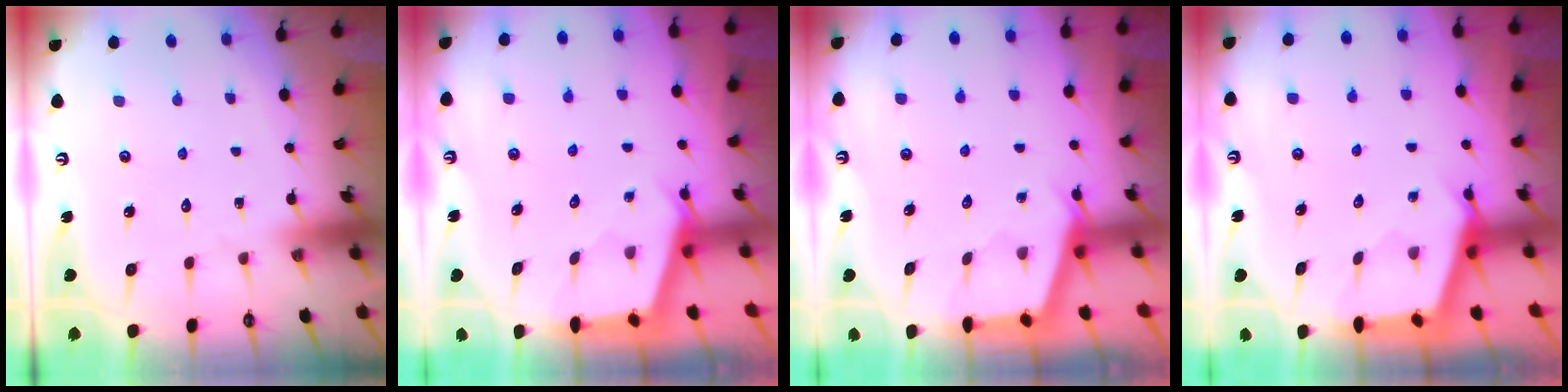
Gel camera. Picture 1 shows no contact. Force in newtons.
{"total": 2.6, "press": 2.6, "slide": 0.3}
{"total": 2.8, "press": 2.8, "slide": 0.3}
{"total": 2.6, "press": 2.6, "slide": 0.4}